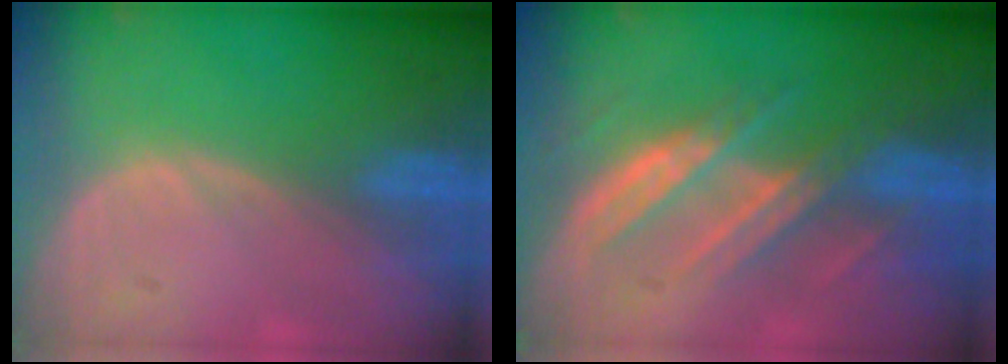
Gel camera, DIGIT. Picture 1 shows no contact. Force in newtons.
{"total": 7.4, "press": 7.2, "slide": 2.0}